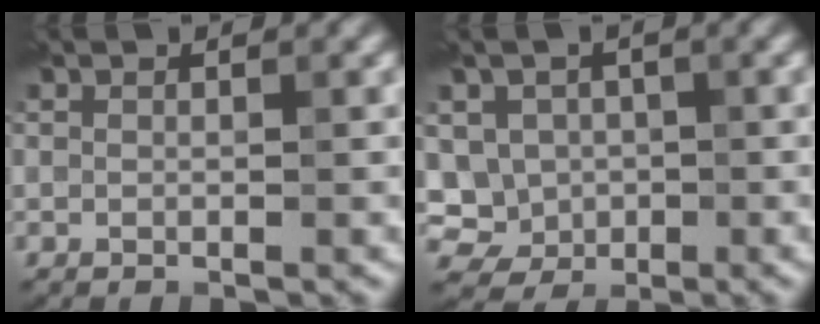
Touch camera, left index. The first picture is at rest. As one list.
[{"total": 5.8, "force": [-0.1, 5.4, 2.0], "torque": [-0.036, 0.021, -0.020]}]